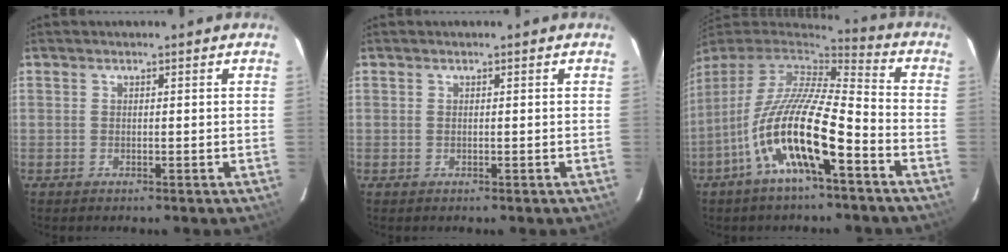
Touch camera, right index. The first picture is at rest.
{"total": 0.0}
{"total": 18.1, "force": [-7.9, 4.1, 15.7], "torque": [-0.289, -0.028, -0.154]}